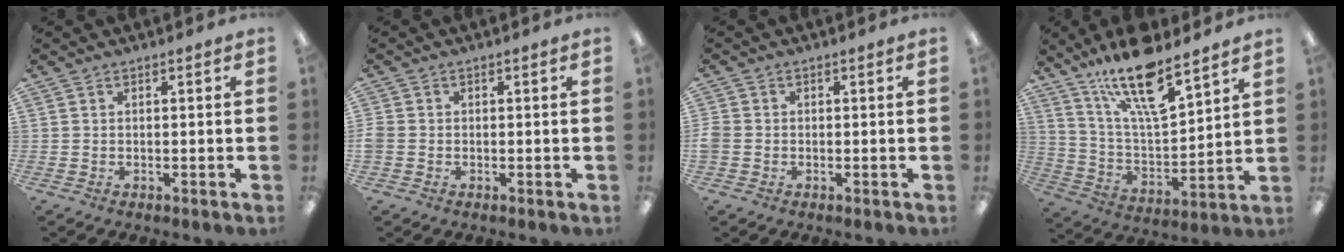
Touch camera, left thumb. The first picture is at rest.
{"total": 1.9, "force": [-0.4, 1.7, 0.9], "torque": [-0.014, 0.004, -0.007]}
{"total": 2.3, "force": [-0.5, 1.9, 1.1], "torque": [-0.016, 0.006, -0.009]}
{"total": 18.5, "force": [13.3, 5.7, 11.5], "torque": [-0.203, -0.076, 0.226]}